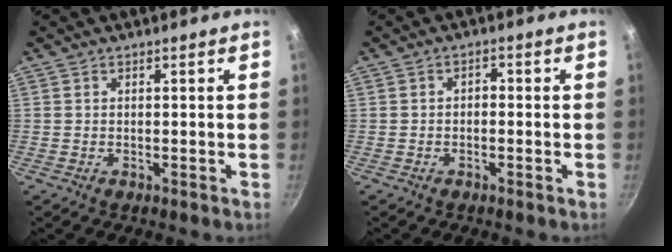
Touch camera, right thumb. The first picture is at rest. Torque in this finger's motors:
{"motor_torque": [-0.43, -0.21, 0.35, -0.04, 0.01]}